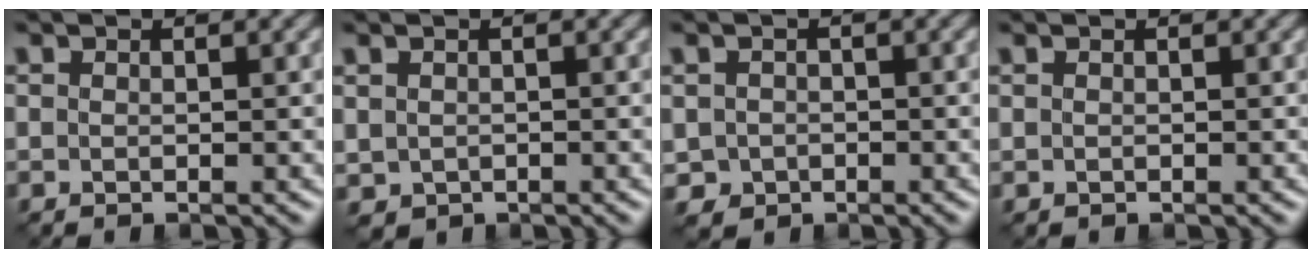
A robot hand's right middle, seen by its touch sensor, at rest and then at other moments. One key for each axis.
{"total": 1.0, "fx": -0.1, "fy": 0.9, "fz": 0.5, "tx": -0.016, "ty": -0.003, "tz": 0.000}
{"total": 1.9, "fx": -0.6, "fy": 1.7, "fz": 0.6, "tx": -0.016, "ty": -0.004, "tz": -0.010}
{"total": 0.0}